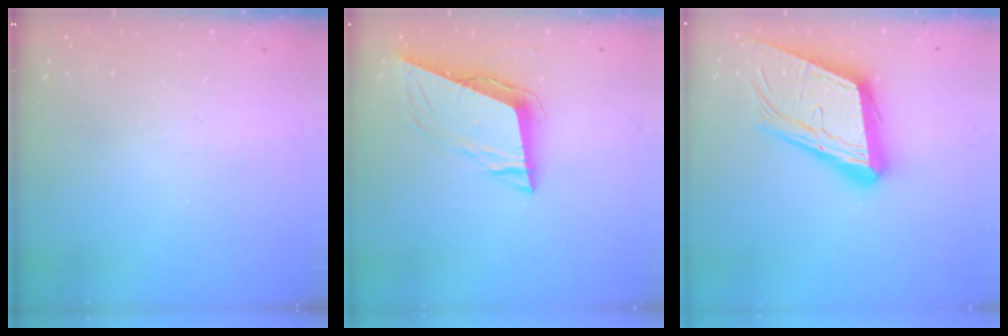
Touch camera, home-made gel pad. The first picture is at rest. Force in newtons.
{"total": 10.4, "press": 9.8, "slide": 3.5}
{"total": 20.4, "press": 20.0, "slide": 3.9}